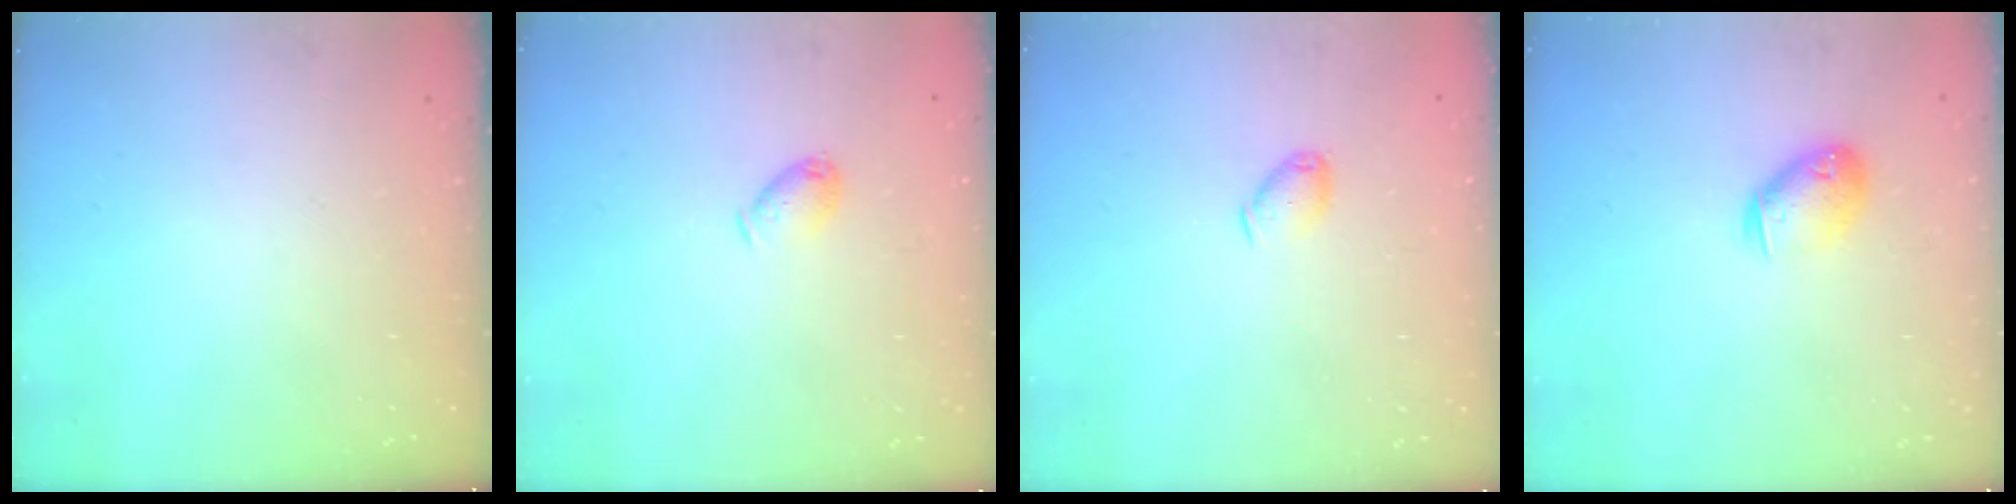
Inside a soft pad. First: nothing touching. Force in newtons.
{"total": 6.0, "press": 5.9, "slide": 1.2}
{"total": 6.0, "press": 6.0, "slide": 0.4}
{"total": 9.7, "press": 9.5, "slide": 1.6}